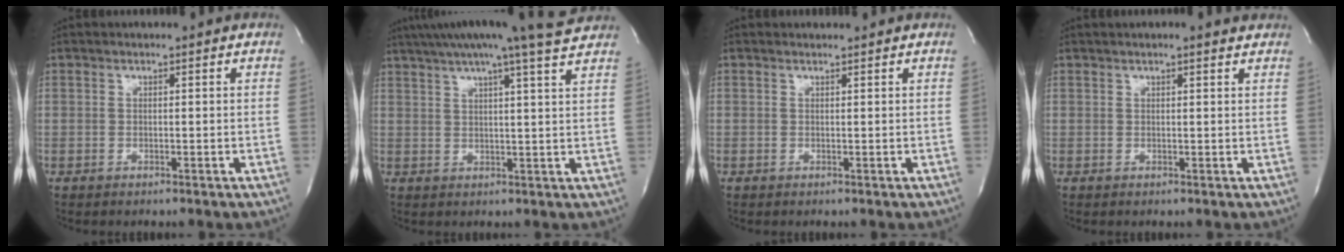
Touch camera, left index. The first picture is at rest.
{"total": 16.2, "force": [14.0, -1.2, 8.2], "torque": [-0.145, 0.003, 0.186]}
{"total": 0.0}
{"total": 2.6, "force": [2.2, 0.2, 1.2], "torque": [-0.022, 0.010, 0.022]}